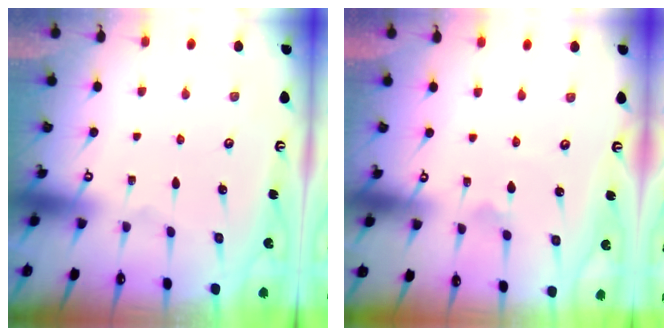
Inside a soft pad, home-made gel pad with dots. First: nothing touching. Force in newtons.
{"total": 1.7, "press": 1.7, "slide": 0.2}